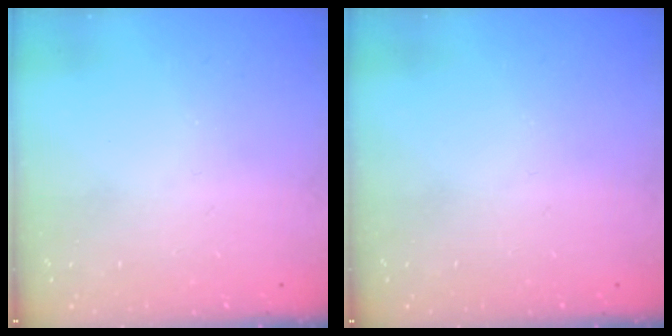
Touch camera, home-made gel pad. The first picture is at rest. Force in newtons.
{"total": 0.0}